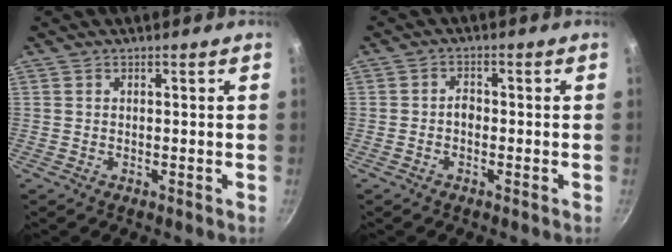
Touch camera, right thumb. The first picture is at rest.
{"total": 2.0, "force": [-0.7, 1.4, 1.3], "torque": [-0.015, 0.014, -0.014]}